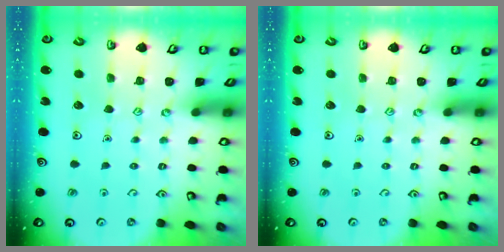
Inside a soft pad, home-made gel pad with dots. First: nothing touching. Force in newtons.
{"total": 0.0}